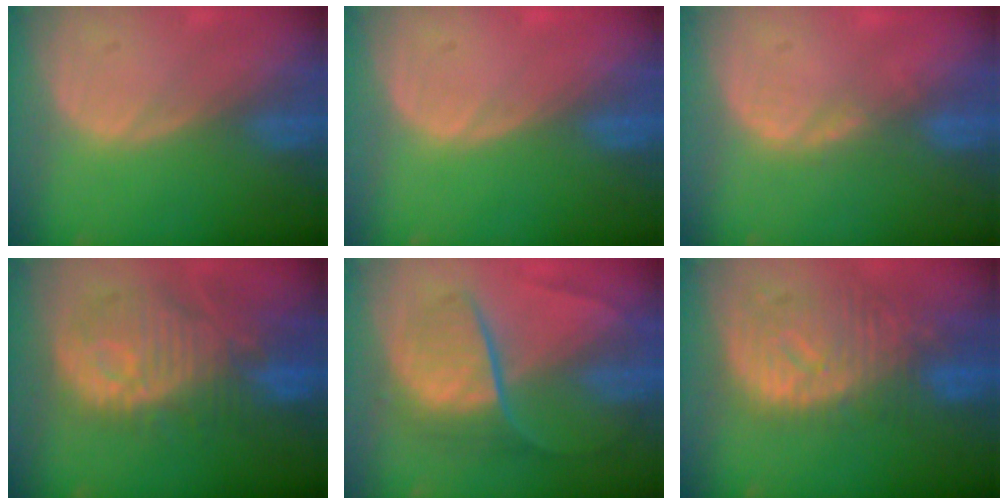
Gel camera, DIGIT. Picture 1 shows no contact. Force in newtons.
{"total": 0.0}
{"total": 2.3, "press": 1.8, "slide": 1.5}
{"total": 11.9, "press": 10.8, "slide": 4.9}
{"total": 9.3, "press": 7.7, "slide": 5.1}
{"total": 10.8, "press": 9.6, "slide": 5.0}